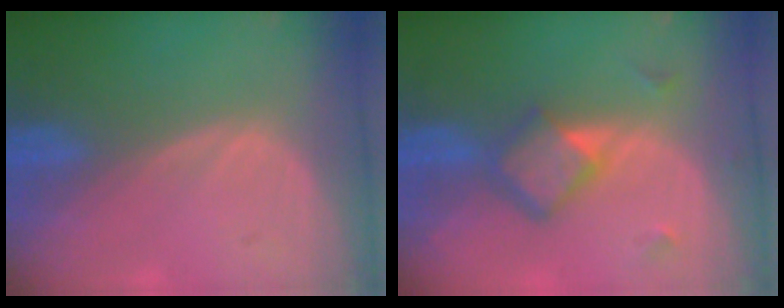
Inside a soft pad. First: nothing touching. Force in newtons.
{"total": 5.8, "press": 5.1, "slide": 2.7}